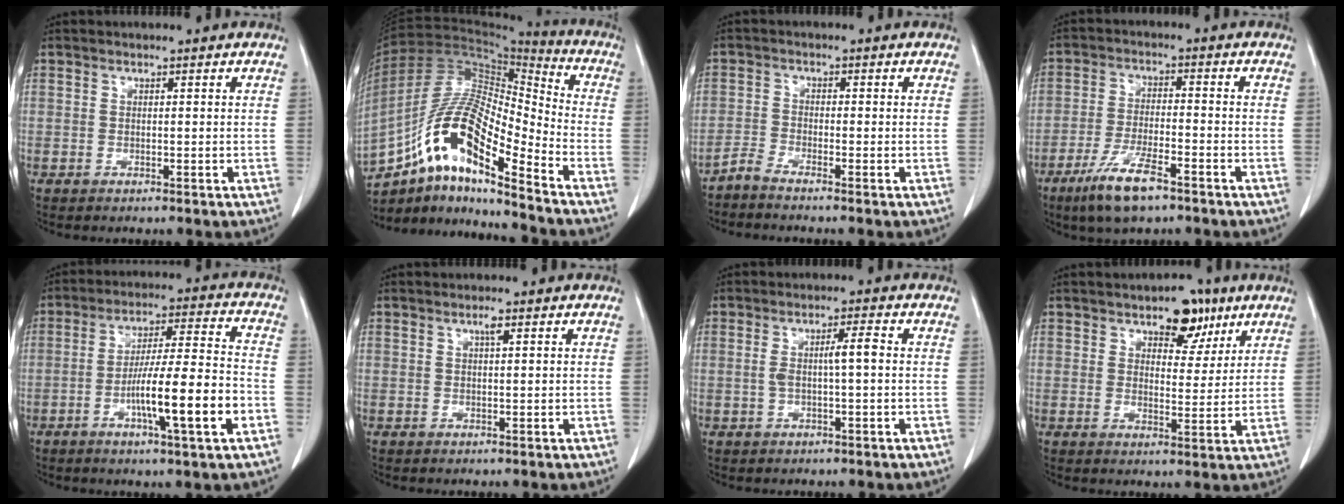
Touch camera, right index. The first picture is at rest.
{"total": 17.6, "force": [-10.4, 3.7, 13.7], "torque": [-0.268, 0.024, -0.182]}
{"total": 2.4, "force": [-2.1, 0.1, 1.1], "torque": [-0.029, 0.004, -0.045]}
{"total": 9.4, "force": [-6.1, 2.2, 6.8], "torque": [-0.136, -0.015, -0.107]}
{"total": 13.8, "force": [-4.7, 0.8, 13.0], "torque": [-0.219, 0.002, -0.076]}
{"total": 1.5, "force": [0.7, 0.4, 1.3], "torque": [-0.025, 0.003, 0.013]}
{"total": 4.2, "force": [0.1, 0.7, 4.1], "torque": [-0.079, 0.012, 0.005]}
{"total": 7.9, "force": [4.9, 4.1, 4.6], "torque": [-0.063, 0.008, 0.075]}